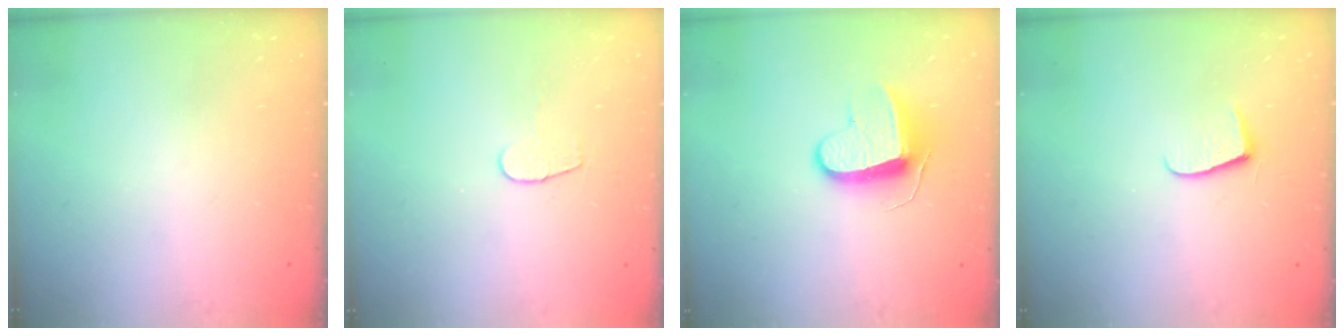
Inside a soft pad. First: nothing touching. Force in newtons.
{"total": 4.7, "press": 4.6, "slide": 0.4}
{"total": 9.6, "press": 9.6, "slide": 0.2}
{"total": 6.8, "press": 6.8, "slide": 0.6}